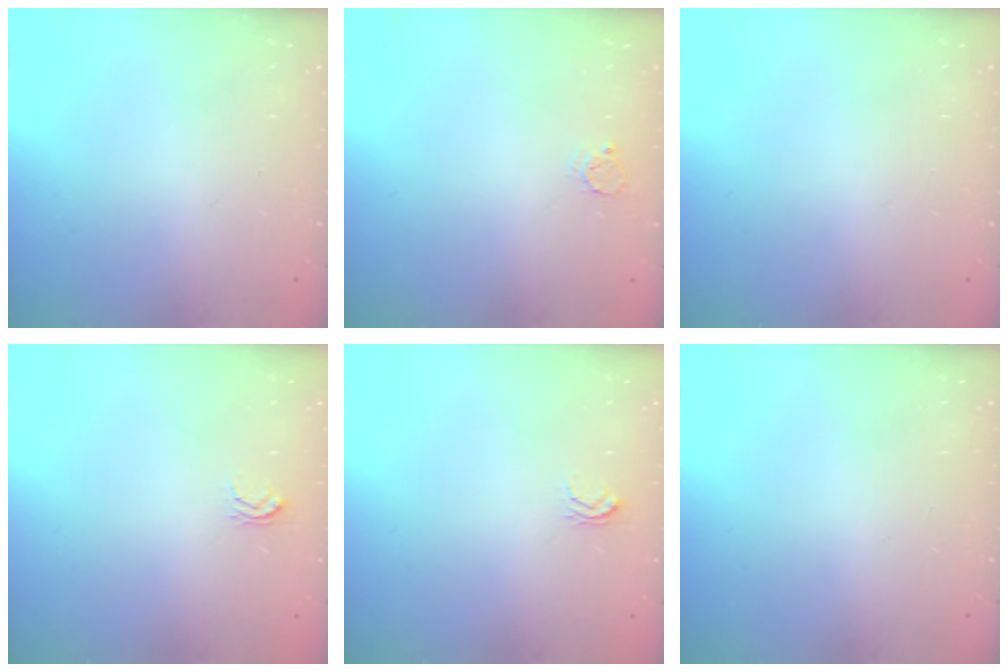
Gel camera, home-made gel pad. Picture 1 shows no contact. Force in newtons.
{"total": 3.2, "press": 3.2, "slide": 0.1}
{"total": 0.0}
{"total": 2.6, "press": 2.6, "slide": 0.3}
{"total": 2.6, "press": 2.6, "slide": 0.3}
{"total": 0.0}